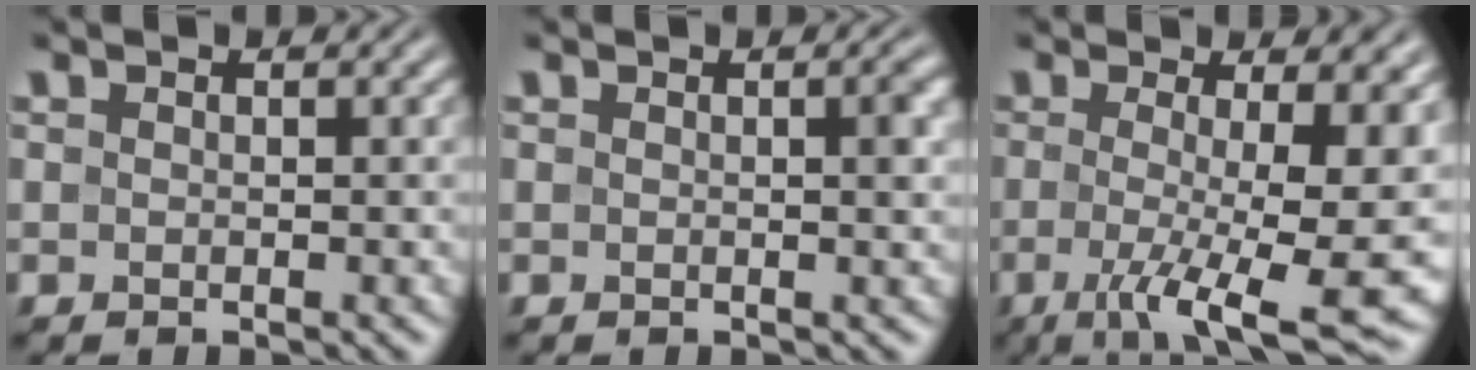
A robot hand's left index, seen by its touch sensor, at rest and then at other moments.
{"total": 2.0, "force": [0.3, 0.4, 1.9], "torque": [-0.021, 0.004, 0.001]}
{"total": 11.8, "force": [-1.4, 3.1, 11.3], "torque": [-0.155, -0.012, -0.014]}